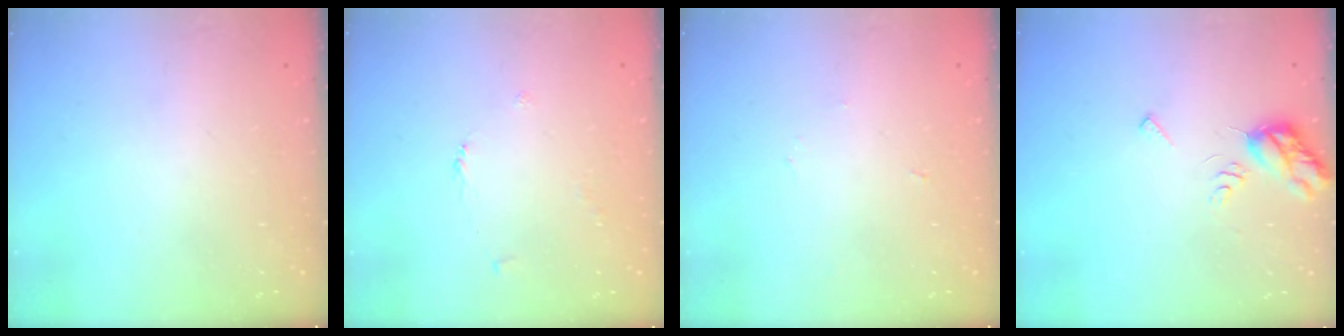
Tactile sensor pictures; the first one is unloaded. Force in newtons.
{"total": 2.6, "press": 2.6, "slide": 0.4}
{"total": 2.4, "press": 2.4, "slide": 0.2}
{"total": 7.9, "press": 7.8, "slide": 0.5}